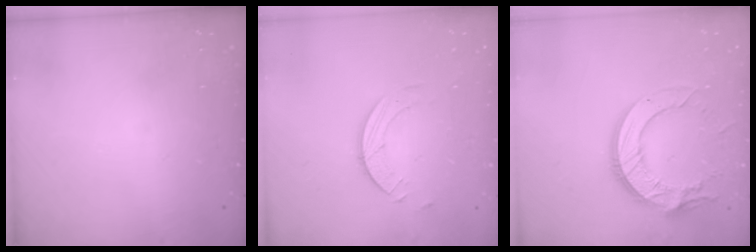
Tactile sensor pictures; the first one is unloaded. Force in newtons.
{"total": 3.4, "press": 3.4, "slide": 0.3}
{"total": 15.3, "press": 15.2, "slide": 1.5}